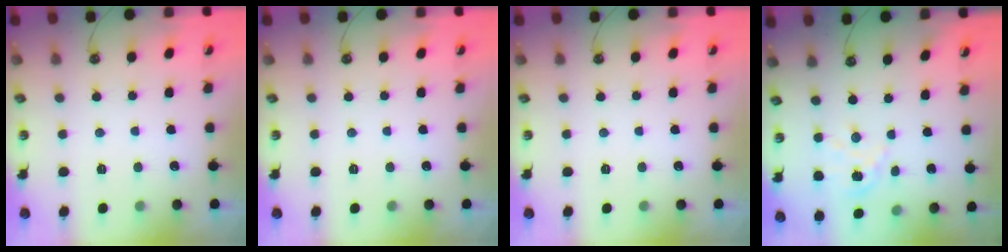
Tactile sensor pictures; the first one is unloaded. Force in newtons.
{"total": 0.0}
{"total": 0.0}
{"total": 3.8, "press": 3.8, "slide": 0.4}